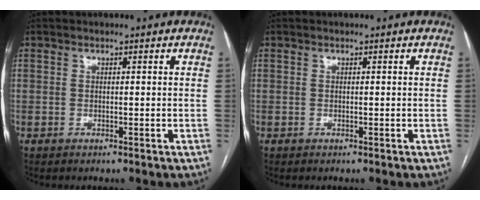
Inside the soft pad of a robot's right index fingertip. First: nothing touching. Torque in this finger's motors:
{"motor_torque": [0.00, 0.00, 0.00, 0.01]}